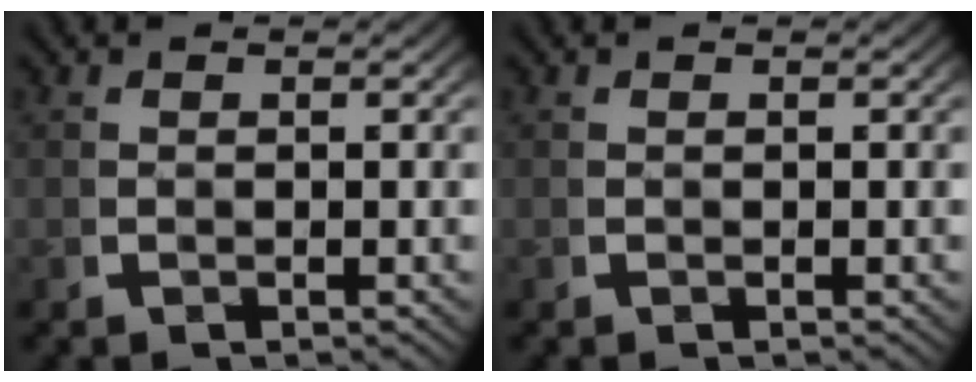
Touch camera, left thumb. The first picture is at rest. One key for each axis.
{"total": 0.0}